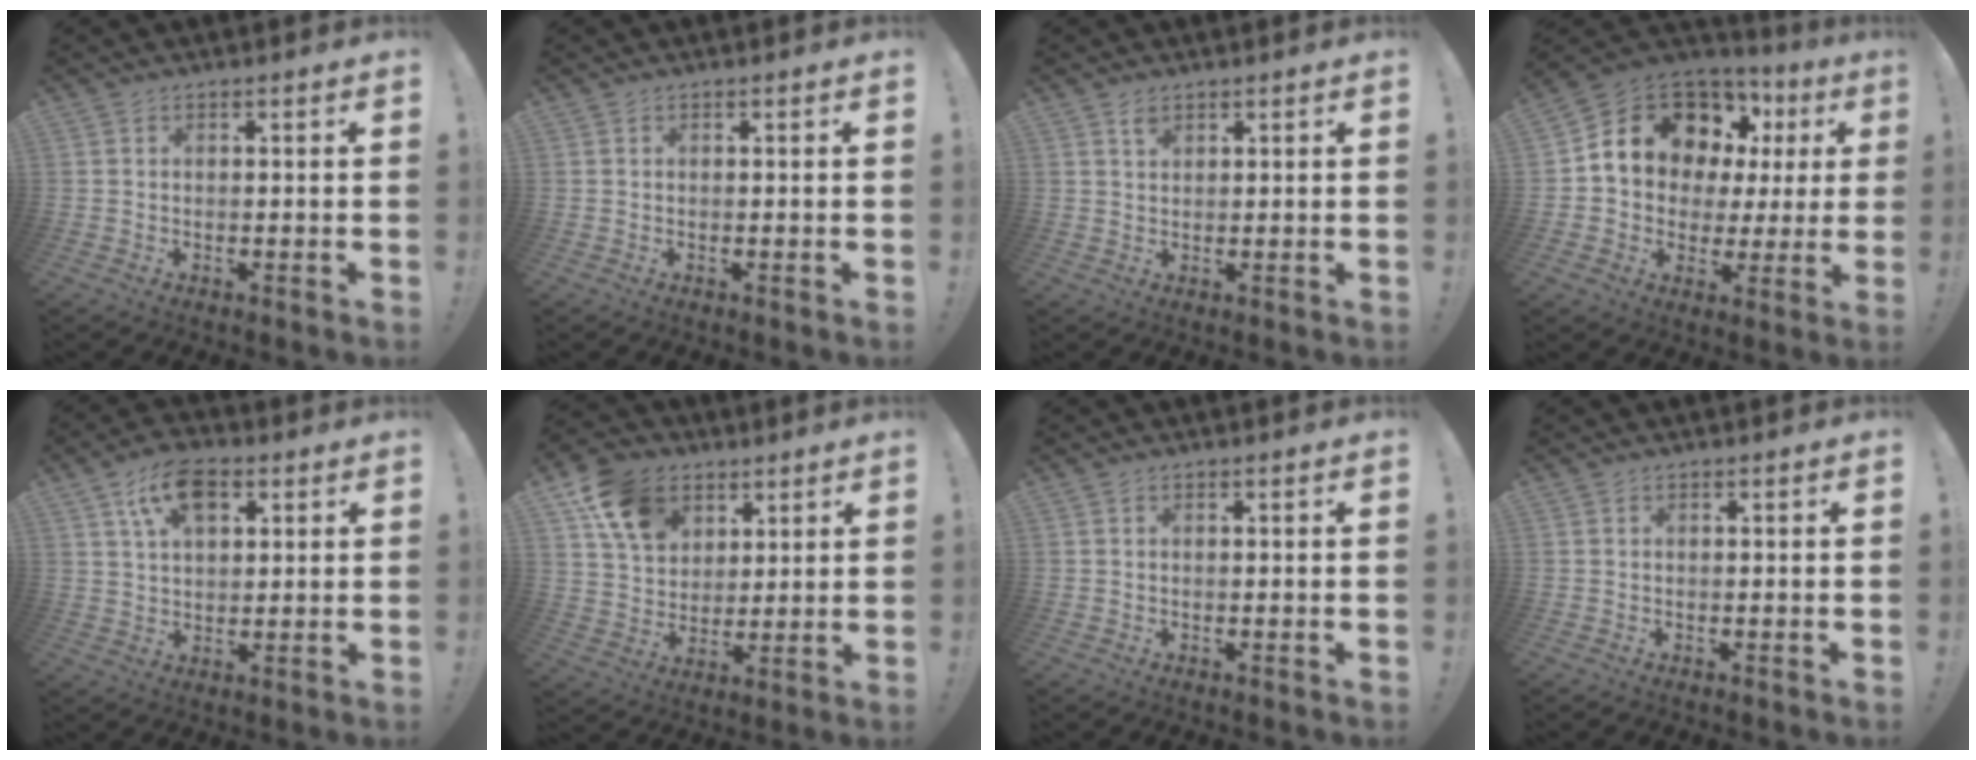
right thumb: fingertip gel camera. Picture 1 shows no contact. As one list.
[{"total": 0.0}, {"total": 1.9, "force": [1.5, 1.0, 0.8], "torque": [-0.008, -0.007, 0.026]}, {"total": 13.0, "force": [7.0, 9.3, 5.9], "torque": [-0.104, -0.049, 0.140]}, {"total": 11.7, "force": [5.3, 6.9, 7.8], "torque": [-0.130, 0.001, 0.099]}, {"total": 14.4, "force": [7.5, 10.5, 6.4], "torque": [-0.105, -0.030, 0.148]}, {"total": 0.0}, {"total": 0.0}]